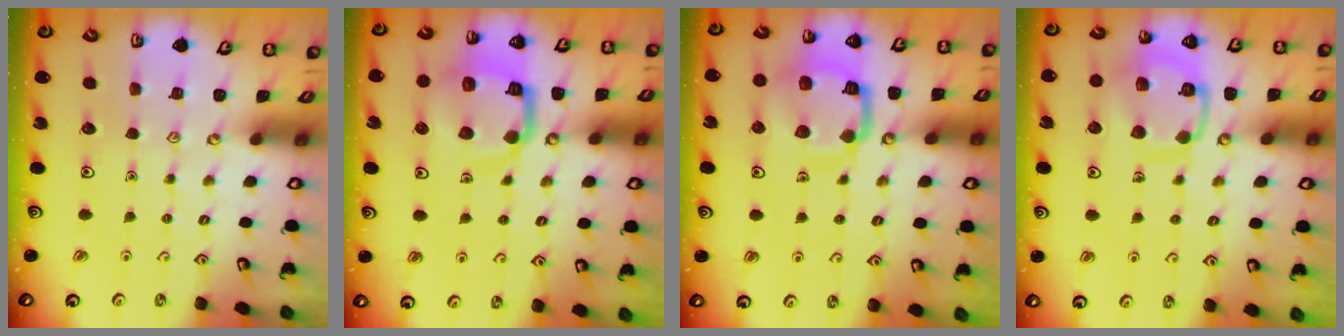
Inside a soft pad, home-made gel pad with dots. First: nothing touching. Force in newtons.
{"total": 13.0, "press": 12.9, "slide": 1.5}
{"total": 13.1, "press": 13.0, "slide": 1.5}
{"total": 11.9, "press": 11.8, "slide": 1.0}